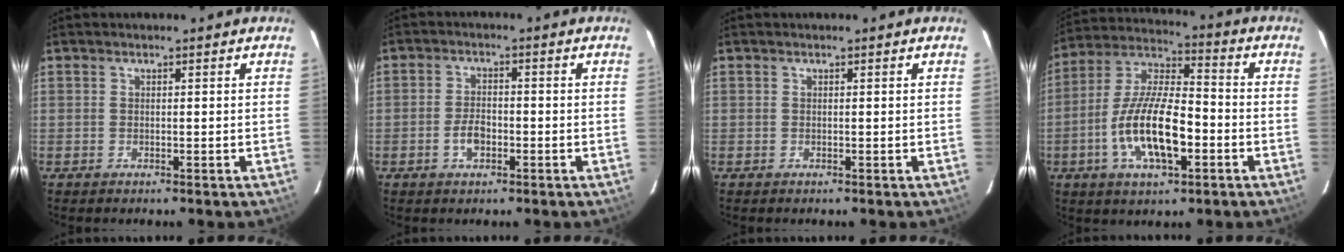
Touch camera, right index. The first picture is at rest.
{"total": 3.9, "force": [-1.7, 2.2, 2.8], "torque": [-0.059, 0.003, -0.028]}
{"total": 0.0}
{"total": 15.5, "force": [-4.8, 5.7, 13.6], "torque": [-0.277, -0.003, -0.088]}